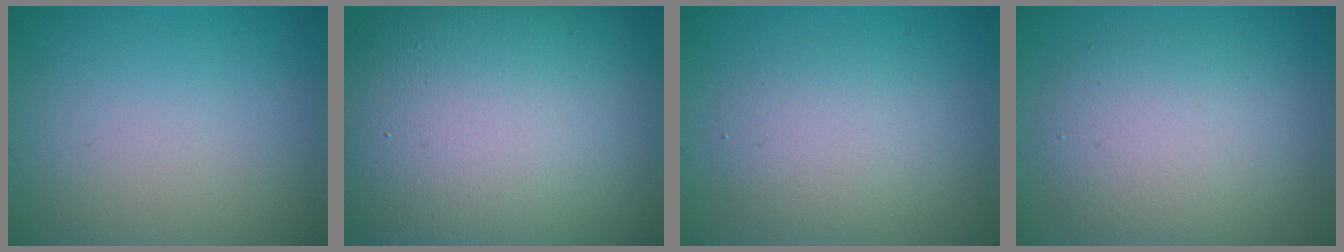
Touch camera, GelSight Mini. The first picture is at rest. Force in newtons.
{"total": 18.6, "press": 18.5, "slide": 1.2}
{"total": 3.6, "press": 3.5, "slide": 0.3}
{"total": 5.8, "press": 5.8, "slide": 0.3}